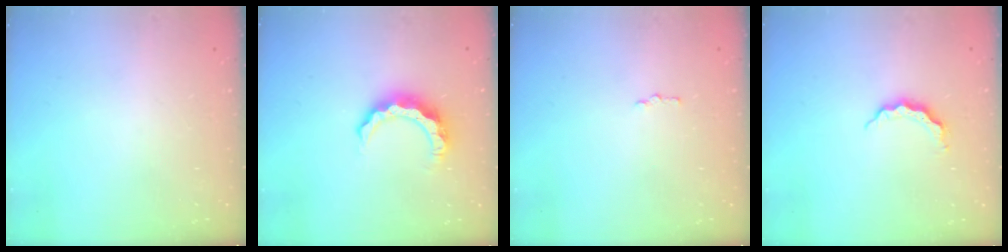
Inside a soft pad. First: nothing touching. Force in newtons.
{"total": 7.7, "press": 7.7, "slide": 0.5}
{"total": 1.5, "press": 1.4, "slide": 0.3}
{"total": 4.8, "press": 4.8, "slide": 0.4}